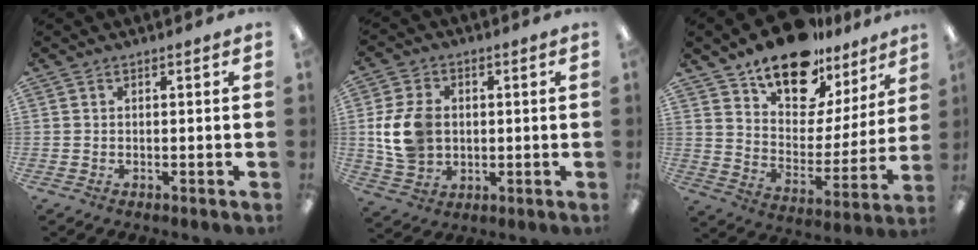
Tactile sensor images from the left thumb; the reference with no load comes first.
{"total": 11.1, "force": [0.9, 8.5, 7.0], "torque": [-0.148, 0.013, 0.019]}
{"total": 17.1, "force": [13.8, 7.4, 6.8], "torque": [-0.116, -0.098, 0.247]}